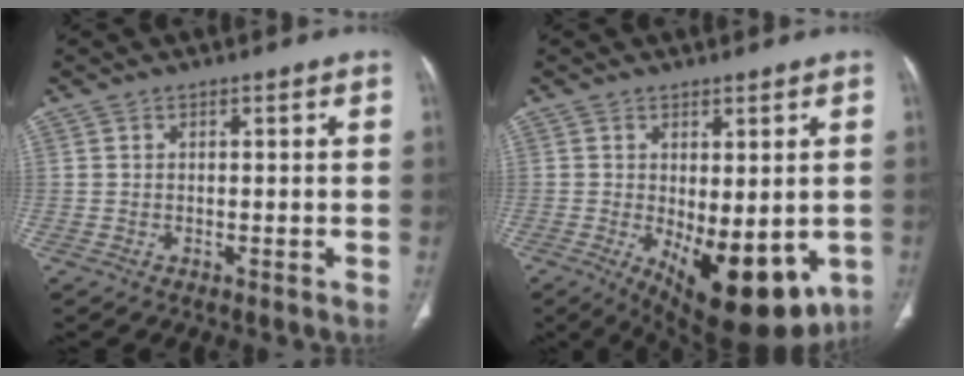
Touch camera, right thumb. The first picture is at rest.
{"total": 15.1, "force": [-4.0, 6.8, 12.8], "torque": [-0.172, -0.020, -0.034]}